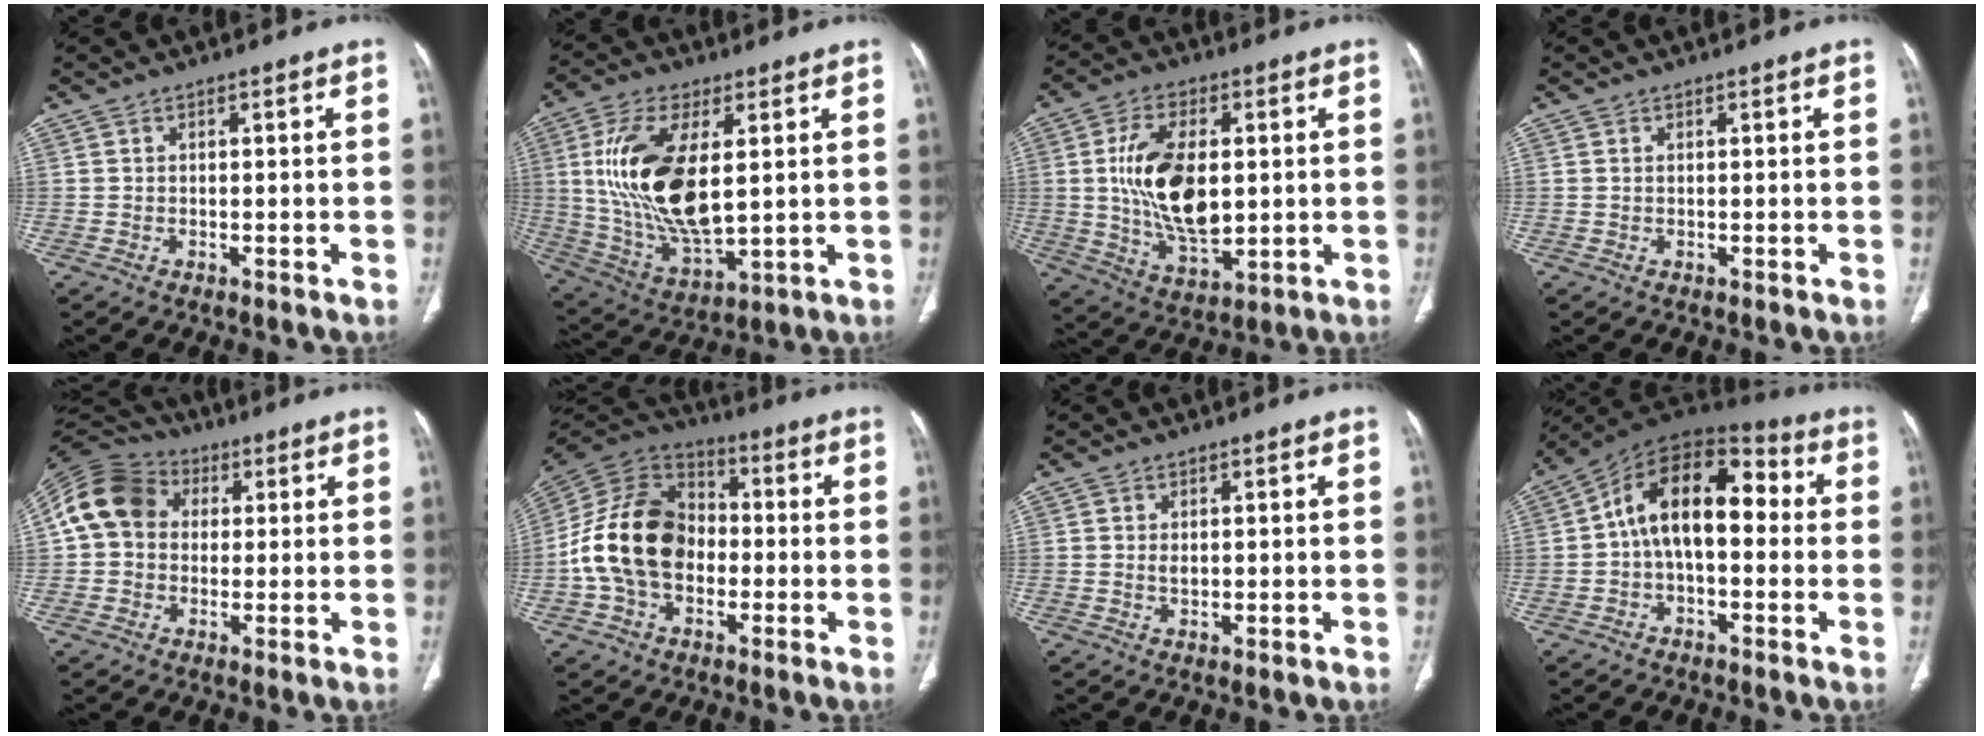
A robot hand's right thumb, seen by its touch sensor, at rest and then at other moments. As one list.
[{"total": 19.4, "force": [3.1, 8.9, 17.0], "torque": [-0.337, -0.020, 0.070]}, {"total": 15.9, "force": [1.3, 8.5, 13.3], "torque": [-0.235, -0.012, 0.032]}, {"total": 0.0}, {"total": 13.4, "force": [2.3, 11.0, 7.2], "torque": [-0.132, 0.031, 0.033]}, {"total": 18.5, "force": [-2.2, 13.3, 12.6], "torque": [-0.224, 0.035, -0.045]}, {"total": 1.6, "force": [0.2, 0.9, 1.3], "torque": [-0.025, -0.004, 0.005]}, {"total": 15.5, "force": [0.6, 8.9, 12.7], "torque": [-0.178, 0.051, -0.002]}]